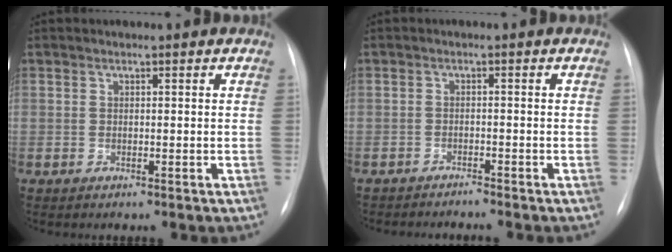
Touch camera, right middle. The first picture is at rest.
{"total": 3.0, "force": [-3.0, 0.0, 0.6], "torque": [-0.001, -0.007, -0.044]}